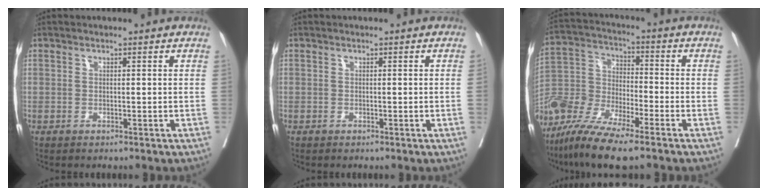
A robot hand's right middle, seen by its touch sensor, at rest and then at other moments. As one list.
[{"total": 0.0}, {"total": 13.7, "force": [-10.8, 2.6, 8.0], "torque": [-0.173, -0.015, -0.211]}]